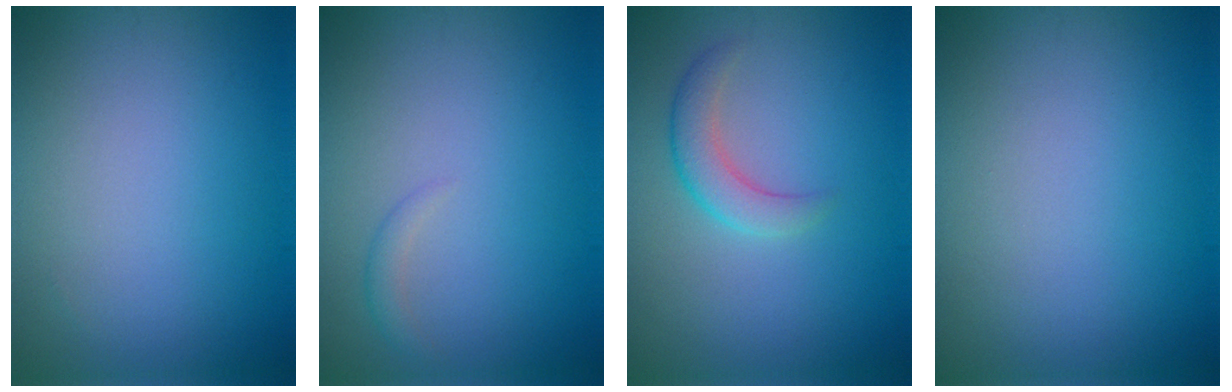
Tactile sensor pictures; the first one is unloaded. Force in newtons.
{"total": 1.0, "press": 1.0, "slide": 0.0}
{"total": 2.7, "press": 2.7, "slide": 0.1}
{"total": 0.0}